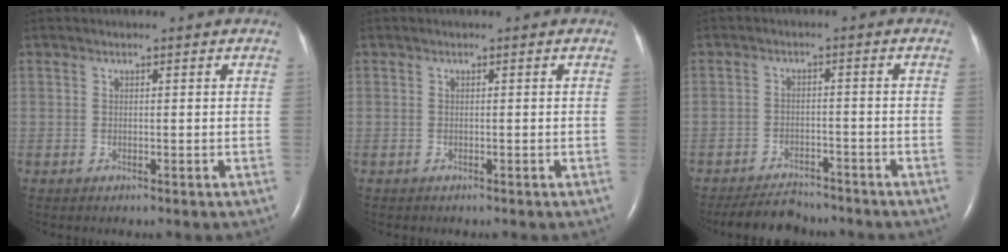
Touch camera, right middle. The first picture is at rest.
{"total": 0.0}
{"total": 6.1, "force": [-5.8, 1.6, 1.2], "torque": [-0.025, -0.014, -0.093]}